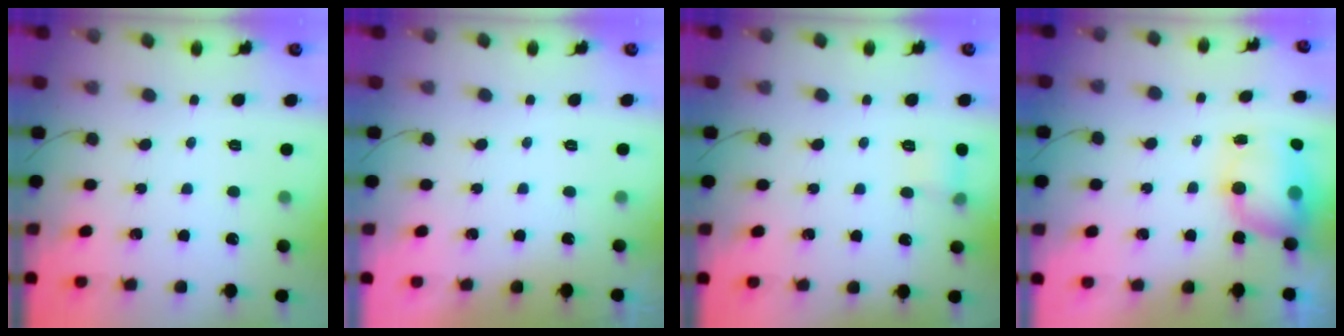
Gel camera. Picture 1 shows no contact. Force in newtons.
{"total": 0.0}
{"total": 5.8, "press": 5.6, "slide": 1.5}
{"total": 7.6, "press": 7.4, "slide": 1.8}